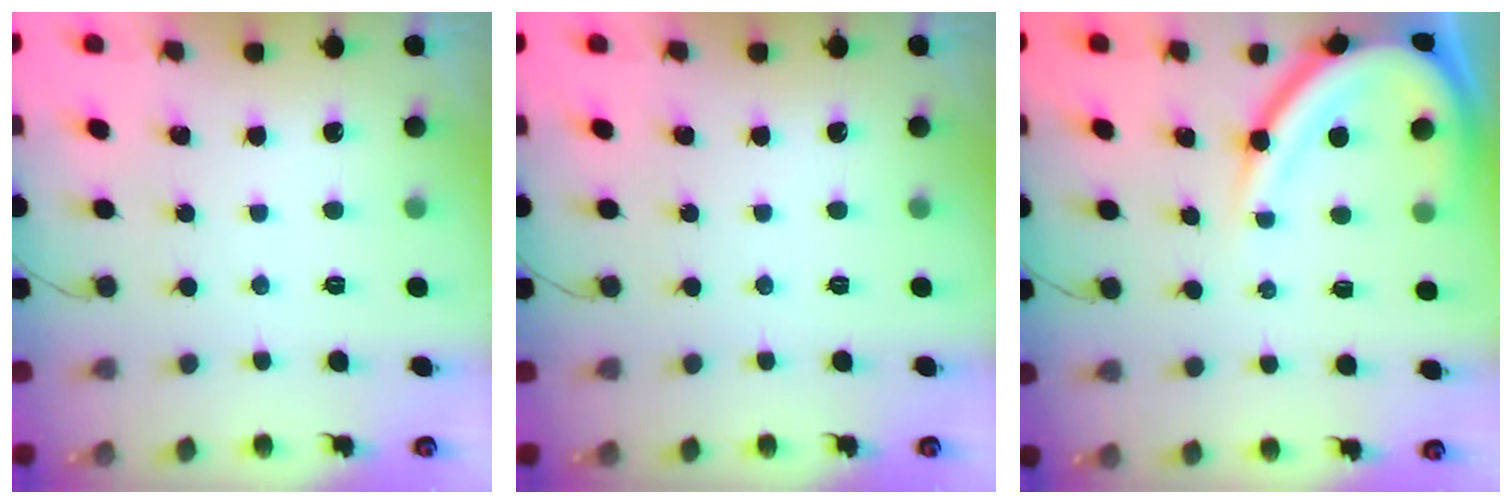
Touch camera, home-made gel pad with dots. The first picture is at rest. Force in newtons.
{"total": 0.0}
{"total": 13.0, "press": 13.0, "slide": 1.1}